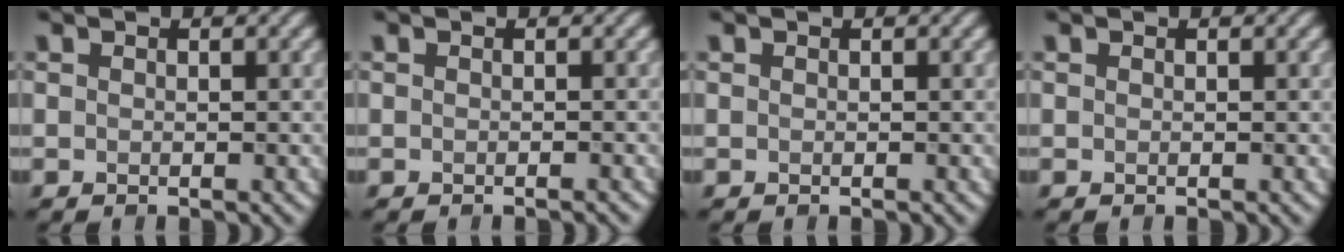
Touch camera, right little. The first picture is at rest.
{"total": 0.6, "force": [-0.5, 0.1, 0.4], "torque": [-0.002, 0.002, -0.008]}
{"total": 0.0}
{"total": 0.0}